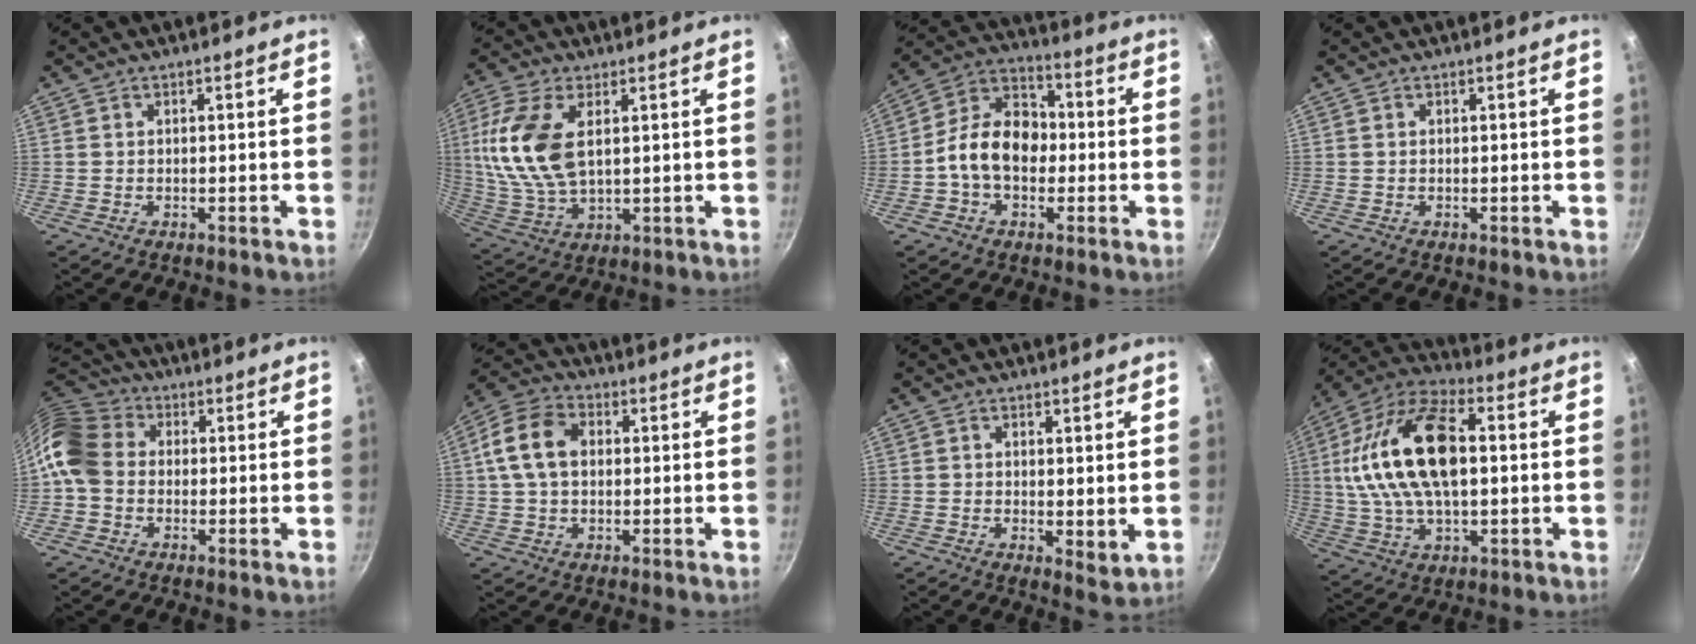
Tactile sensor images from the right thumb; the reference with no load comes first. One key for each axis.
{"total": 14.9, "fx": 3.3, "fy": 8.0, "fz": 12.1, "tx": -0.245, "ty": -0.007, "tz": 0.070}
{"total": 12.9, "fx": -1.4, "fy": 9.4, "fz": 8.8, "tx": -0.109, "ty": 0.040, "tz": -0.044}
{"total": 0.0}
{"total": 10.1, "fx": -0.2, "fy": 8.3, "fz": 5.8, "tx": -0.091, "ty": 0.022, "tz": -0.027}
{"total": 10.4, "fx": 1.5, "fy": 7.5, "fz": 7.1, "tx": -0.121, "ty": 0.019, "tz": 0.015}
{"total": 3.5, "fx": 0.8, "fy": 1.9, "fz": 2.9, "tx": -0.041, "ty": -0.015, "tz": 0.012}
{"total": 21.4, "fx": 2.3, "fy": 11.4, "fz": 18.0, "tx": -0.340, "ty": 0.025, "tz": 0.032}